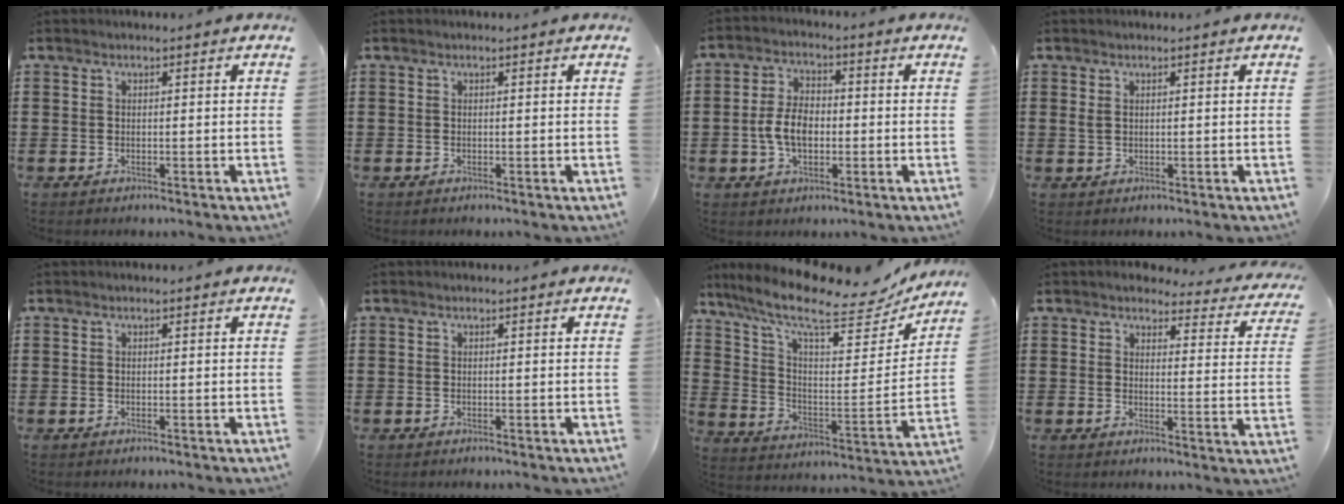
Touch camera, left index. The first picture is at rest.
{"total": 0.0}
{"total": 6.3, "force": [-0.9, 3.7, 5.0], "torque": [-0.120, 0.002, -0.024]}
{"total": 1.0, "force": [0.4, 0.5, 0.8], "torque": [-0.018, 0.004, 0.007]}
{"total": 0.0}
{"total": 0.0}
{"total": 12.3, "force": [9.6, 2.5, 7.2], "torque": [-0.161, -0.061, 0.159]}
{"total": 3.8, "force": [3.5, 0.8, 1.0], "torque": [-0.030, -0.019, 0.059]}